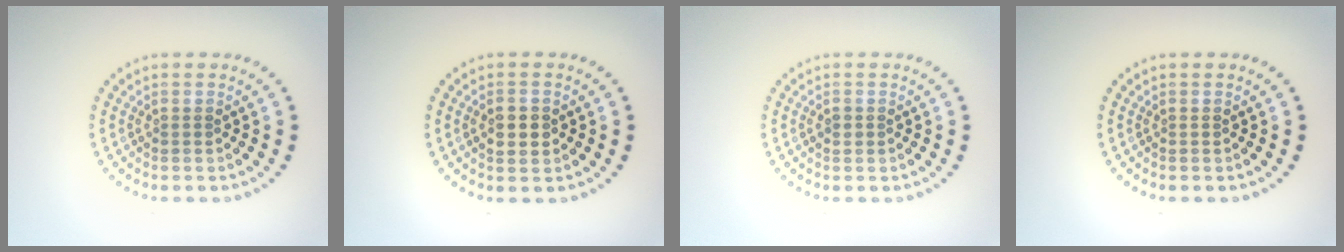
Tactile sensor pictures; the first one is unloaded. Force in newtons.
{"total": 2.4, "press": 2.4, "slide": 0.1}
{"total": 1.0, "press": 1.0, "slide": 0.1}
{"total": 0.0}